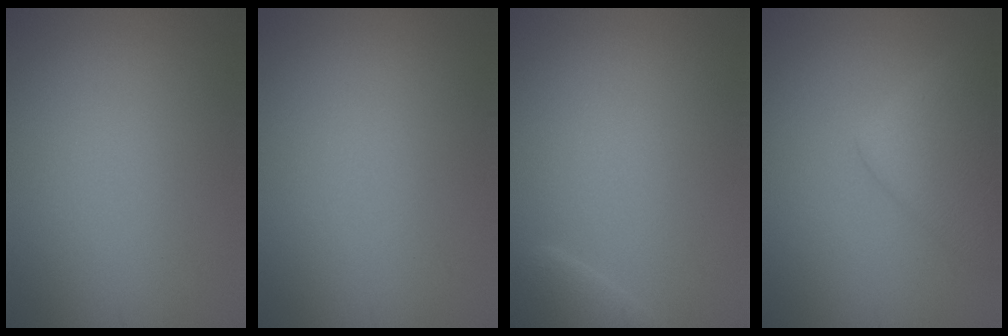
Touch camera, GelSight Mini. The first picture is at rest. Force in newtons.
{"total": 0.0}
{"total": 2.6, "press": 2.5, "slide": 0.3}
{"total": 4.5, "press": 4.5, "slide": 0.1}